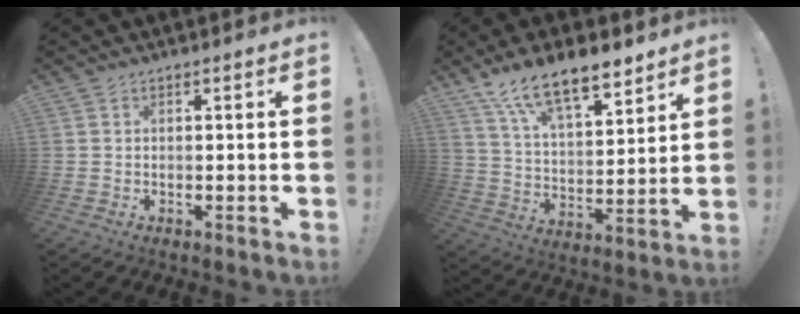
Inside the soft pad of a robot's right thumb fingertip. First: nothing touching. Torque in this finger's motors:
{"motor_torque": [0.18, 0.48, 1.37, 0.95, 0.13]}